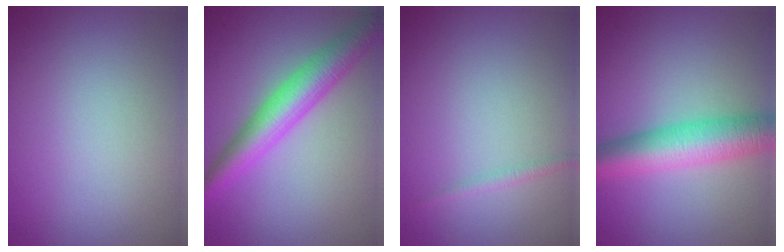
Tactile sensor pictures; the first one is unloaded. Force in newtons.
{"total": 5.6, "press": 5.6, "slide": 0.2}
{"total": 0.8, "press": 0.8, "slide": 0.0}
{"total": 6.8, "press": 6.8, "slide": 0.1}